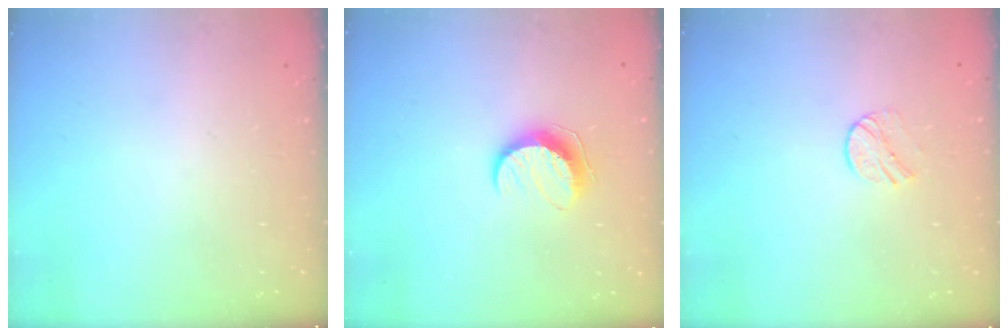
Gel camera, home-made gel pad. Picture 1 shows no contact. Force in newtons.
{"total": 9.7, "press": 9.6, "slide": 0.7}
{"total": 6.6, "press": 6.6, "slide": 0.7}